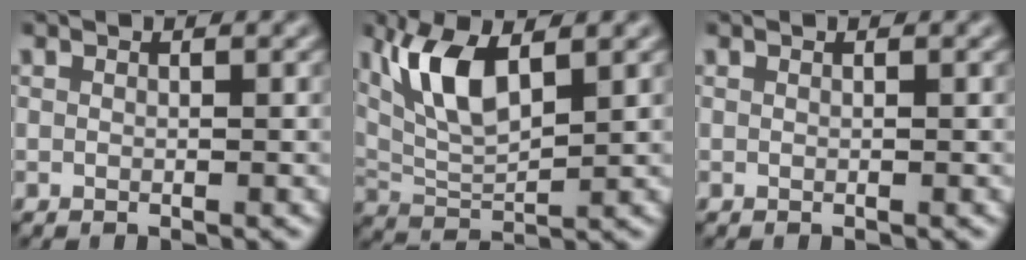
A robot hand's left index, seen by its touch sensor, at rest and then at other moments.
{"total": 6.0, "force": [2.4, 2.3, 5.0], "torque": [-0.108, 0.003, 0.049]}
{"total": 0.0}